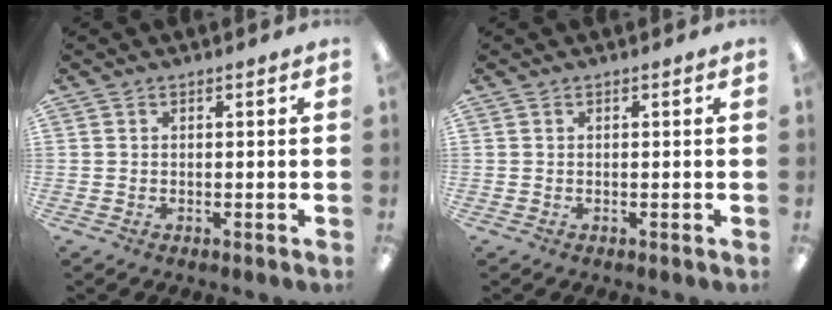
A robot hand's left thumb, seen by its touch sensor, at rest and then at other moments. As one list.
[{"total": 0.0}]